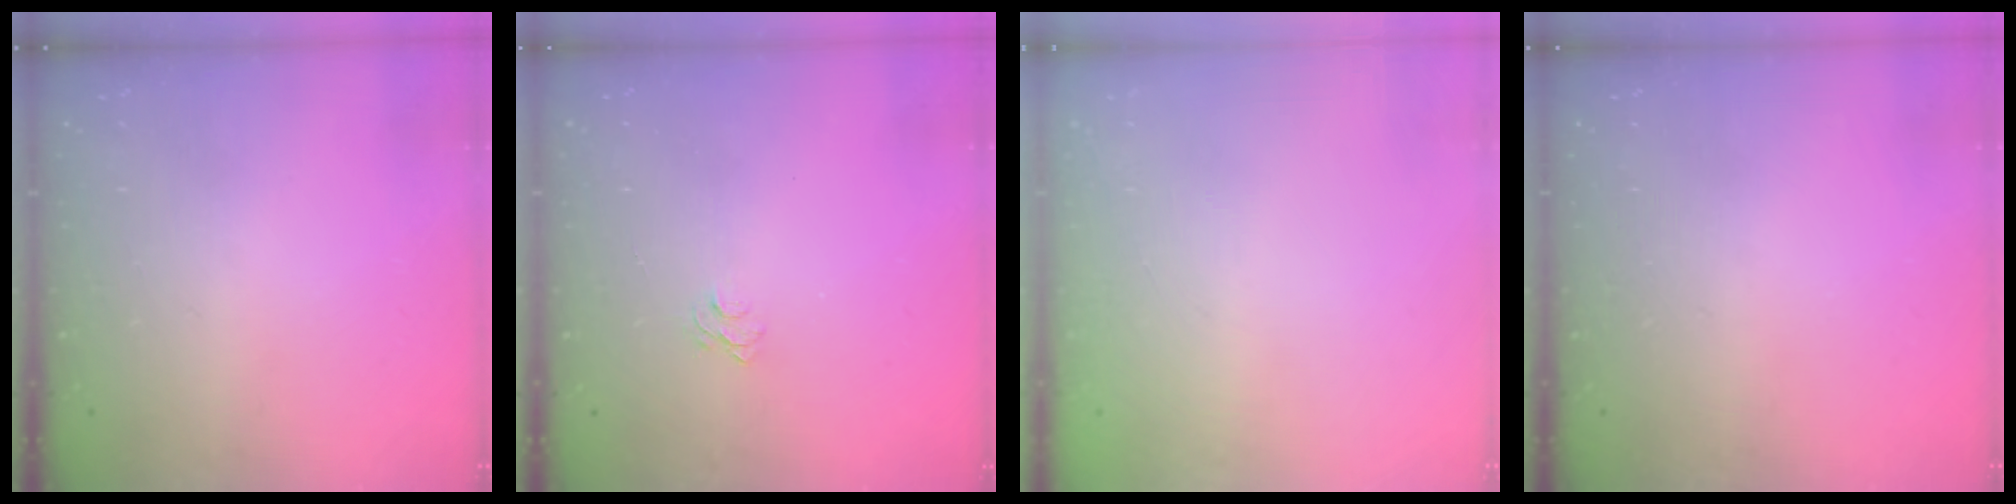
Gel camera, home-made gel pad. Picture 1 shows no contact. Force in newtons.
{"total": 3.5, "press": 3.5, "slide": 0.3}
{"total": 2.7, "press": 2.6, "slide": 0.8}
{"total": 0.0}